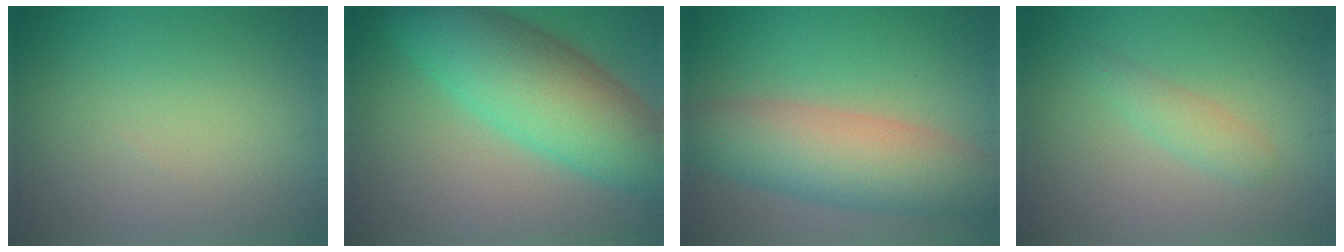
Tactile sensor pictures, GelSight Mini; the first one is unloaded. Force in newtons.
{"total": 9.6, "press": 9.6, "slide": 0.1}
{"total": 7.5, "press": 7.5, "slide": 0.4}
{"total": 1.7, "press": 1.7, "slide": 0.0}